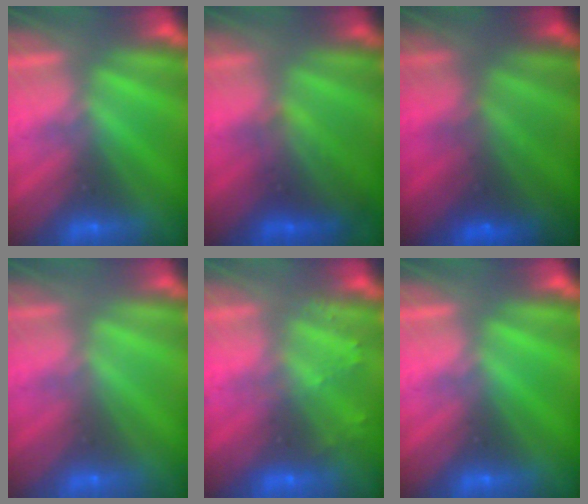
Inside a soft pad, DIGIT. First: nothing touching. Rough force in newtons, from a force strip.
{"total": 2.1}
{"total": 6.9}
{"total": 4.8}
{"total": 2.2}
{"total": 0.0}